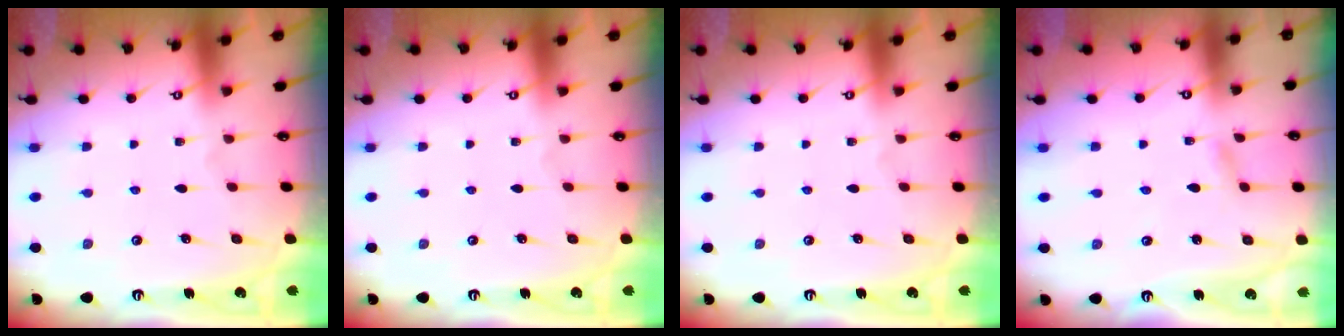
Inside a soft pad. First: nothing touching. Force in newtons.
{"total": 0.0}
{"total": 0.0}
{"total": 1.1, "press": 1.1, "slide": 0.1}